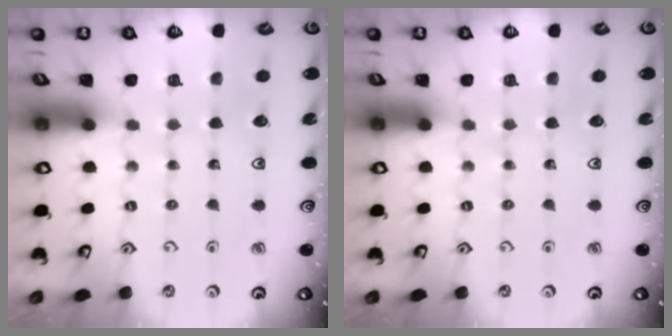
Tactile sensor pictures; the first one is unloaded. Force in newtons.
{"total": 0.0}